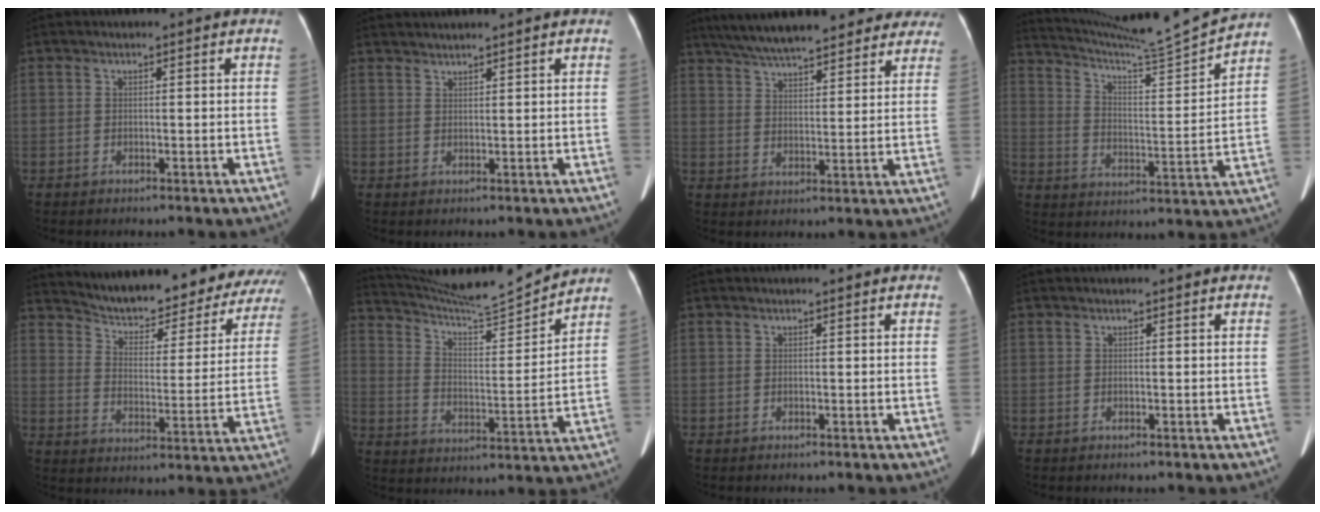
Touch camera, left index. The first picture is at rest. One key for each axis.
{"total": 2.8, "fx": 2.7, "fy": -0.2, "fz": 0.7, "tx": -0.010, "ty": 0.024, "tz": 0.045}
{"total": 24.1, "fx": 20.8, "fy": 6.1, "fz": 10.6, "tx": -0.172, "ty": 0.020, "tz": 0.269}
{"total": 16.2, "fx": 15.4, "fy": -2.8, "fz": 4.2, "tx": -0.083, "ty": -0.043, "tz": 0.236}
{"total": 24.9, "fx": 23.0, "fy": 6.4, "fz": 7.2, "tx": -0.103, "ty": -0.042, "tz": 0.285}
{"total": 16.0, "fx": 15.5, "fy": -0.9, "fz": 4.0, "tx": -0.082, "ty": -0.027, "tz": 0.244}
{"total": 0.0}
{"total": 0.0}